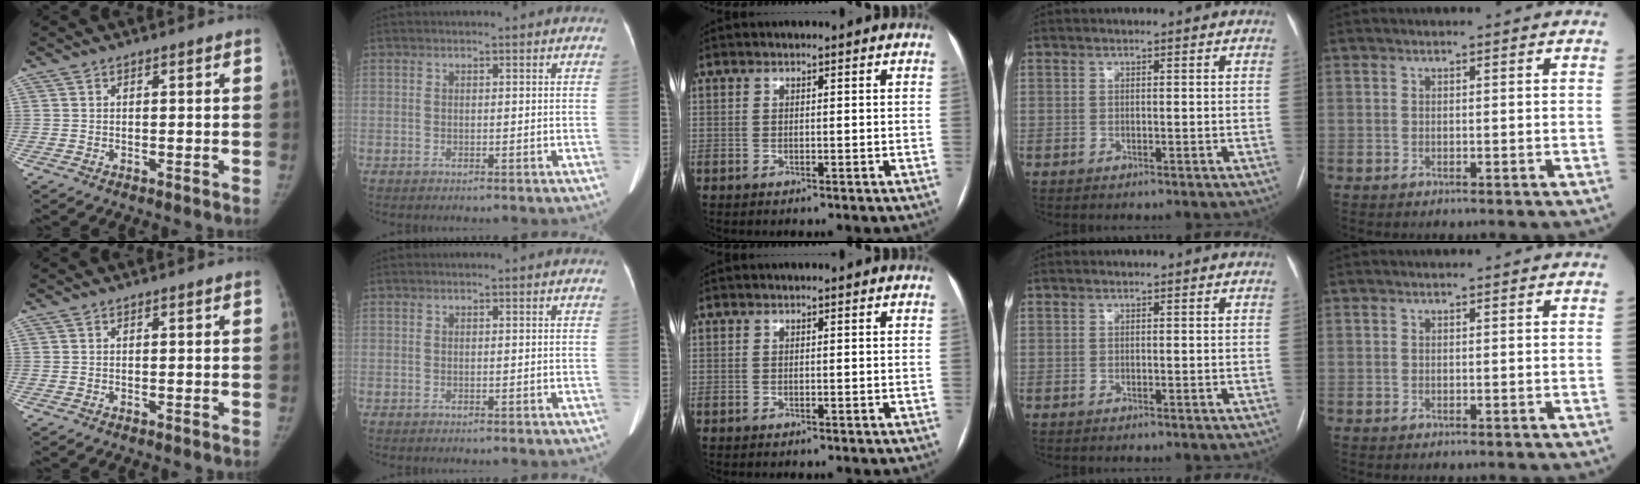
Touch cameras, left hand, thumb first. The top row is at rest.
{}